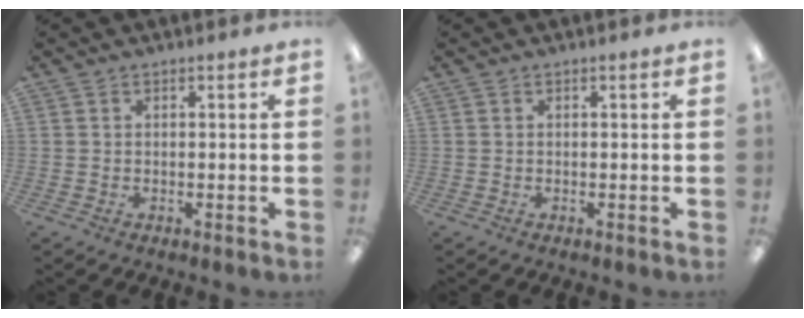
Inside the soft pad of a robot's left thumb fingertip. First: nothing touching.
{"total": 0.0}